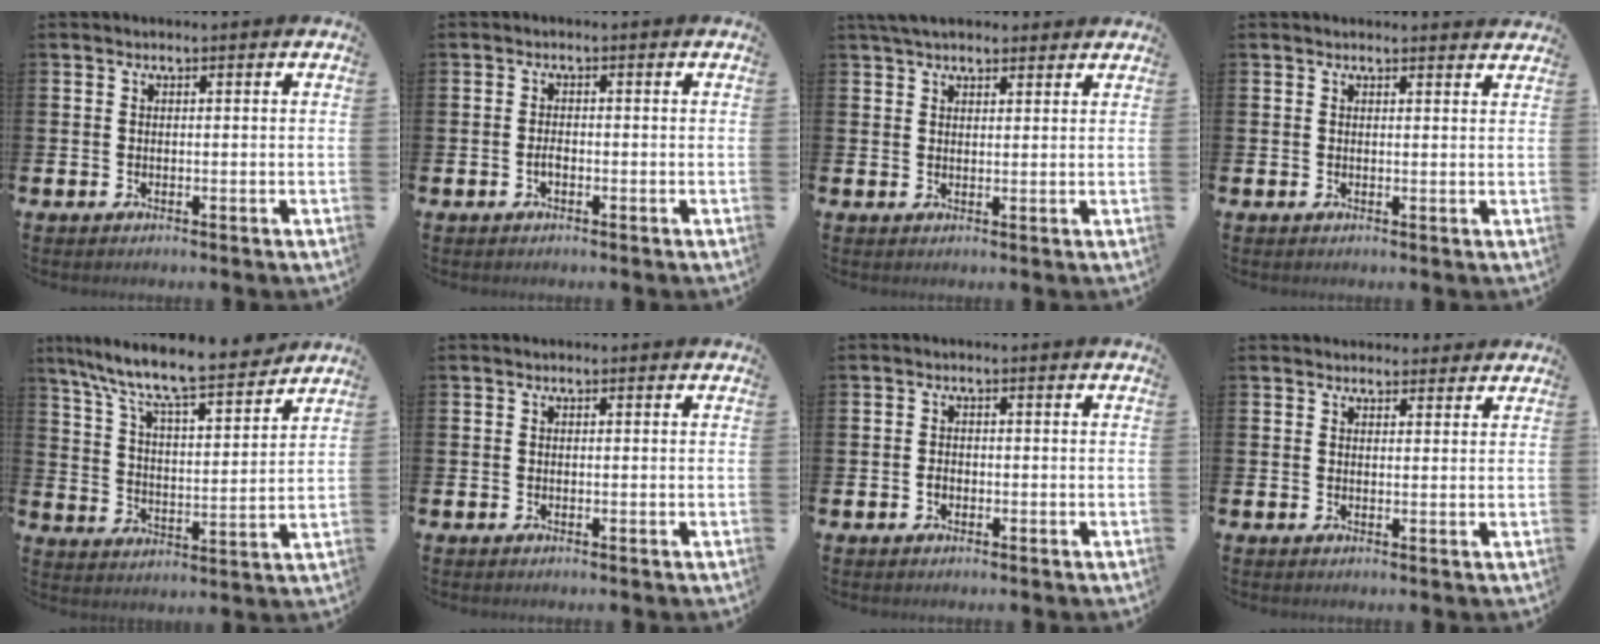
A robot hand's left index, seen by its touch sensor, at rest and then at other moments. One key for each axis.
{"total": 1.3, "fx": -0.6, "fy": 0.6, "fz": 1.0, "tx": -0.014, "ty": -0.002, "tz": -0.013}
{"total": 4.0, "fx": 3.5, "fy": 1.3, "fz": 1.3, "tx": -0.031, "ty": -0.005, "tz": 0.066}
{"total": 1.2, "fx": 1.2, "fy": 0.1, "fz": 0.1, "tx": 0.010, "ty": -0.007, "tz": 0.020}
{"total": 9.4, "fx": 8.7, "fy": 0.9, "fz": 3.5, "tx": -0.098, "ty": -0.068, "tz": 0.144}
{"total": 0.0}
{"total": 1.2, "fx": -0.5, "fy": 0.9, "fz": 0.7, "tx": -0.008, "ty": 0.002, "tz": -0.012}
{"total": 2.2, "fx": 2.1, "fy": 0.6, "fz": -0.1, "tx": 0.008, "ty": -0.009, "tz": 0.036}